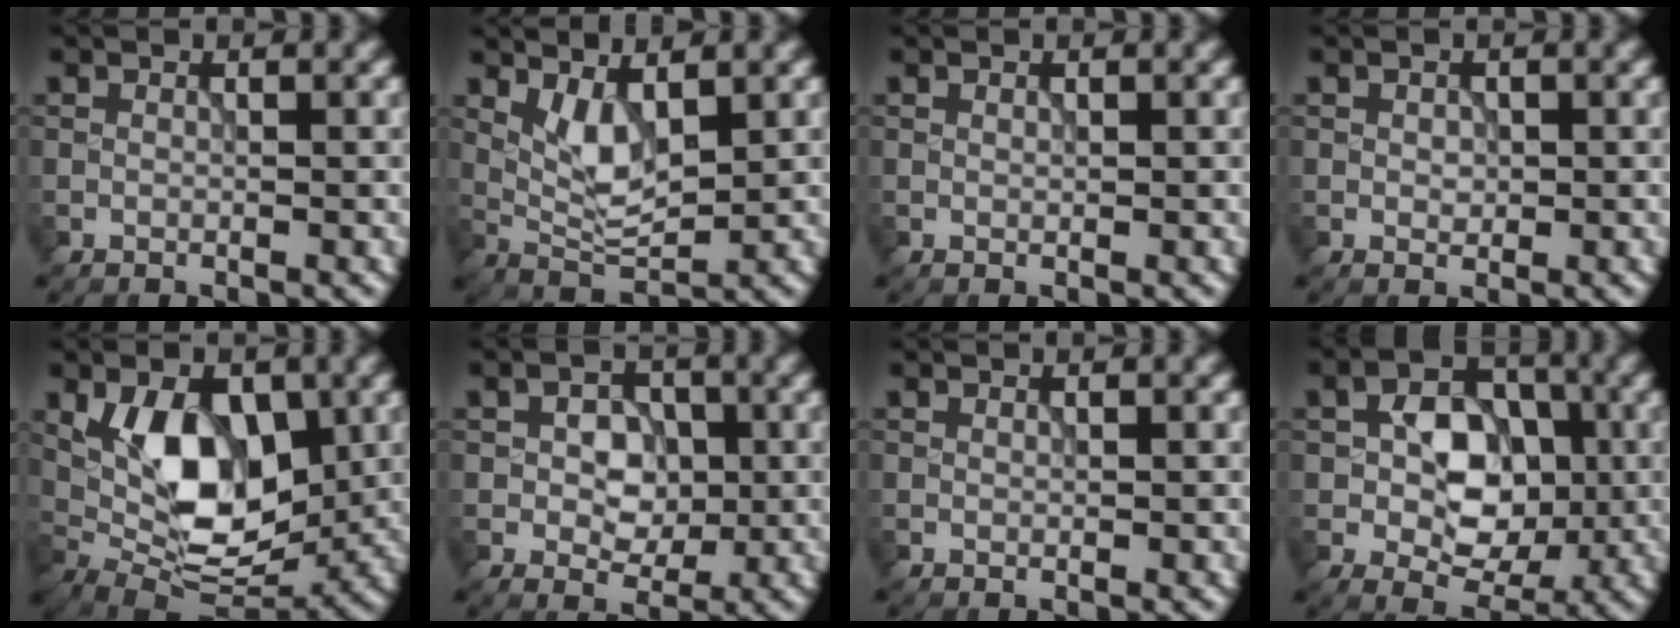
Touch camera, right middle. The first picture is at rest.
{"total": 3.7, "force": [1.3, 1.4, 3.2], "torque": [-0.066, -0.008, 0.031]}
{"total": 0.0}
{"total": 0.9, "force": [0.0, 0.7, 0.6], "torque": [-0.010, -0.003, 0.001]}
{"total": 8.9, "force": [1.4, 5.0, 7.2], "torque": [-0.120, -0.009, 0.024]}
{"total": 4.2, "force": [-0.1, 3.0, 3.0], "torque": [-0.045, -0.002, -0.005]}
{"total": 0.0}
{"total": 7.2, "force": [-0.4, 4.9, 5.2], "torque": [-0.072, 0.005, -0.008]}